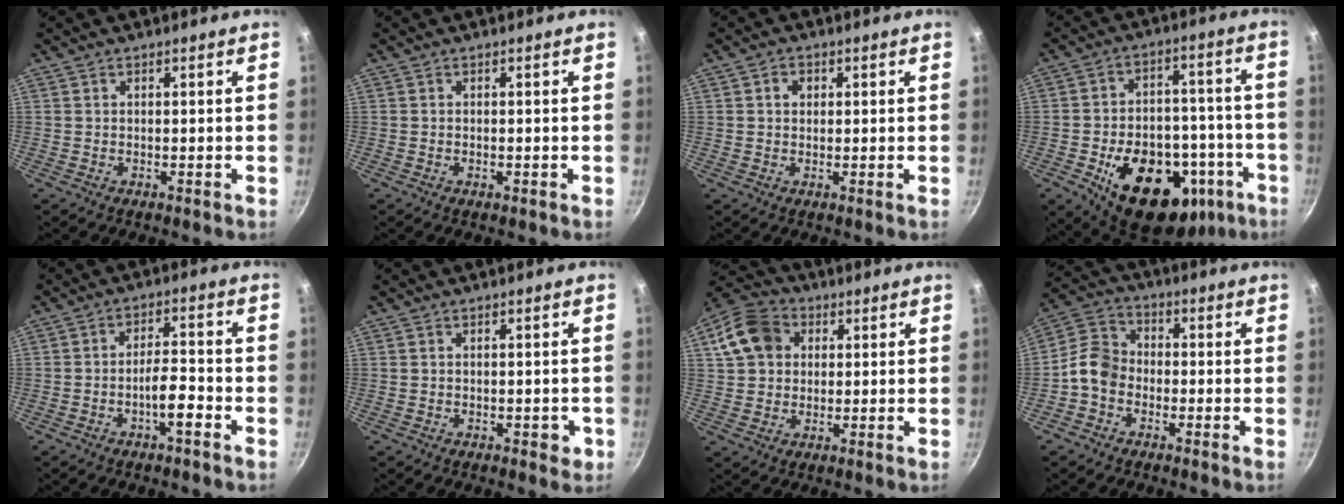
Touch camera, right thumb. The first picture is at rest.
{"total": 0.6, "force": [-0.2, 0.2, 0.5], "torque": [-0.008, 0.001, -0.003]}
{"total": 2.4, "force": [0.6, 2.0, 1.2], "torque": [-0.007, 0.002, 0.008]}
{"total": 25.3, "force": [-11.2, 15.5, 16.6], "torque": [-0.196, 0.042, -0.141]}
{"total": 5.4, "force": [-2.8, 1.4, 4.3], "torque": [-0.070, 0.029, -0.047]}
{"total": 2.3, "force": [-0.8, 1.3, 1.7], "torque": [-0.011, 0.006, -0.007]}
{"total": 11.1, "force": [3.0, 9.0, 5.9], "torque": [-0.085, 0.017, 0.039]}
{"total": 7.4, "force": [-2.4, 5.8, 3.9], "torque": [-0.056, 0.033, -0.069]}